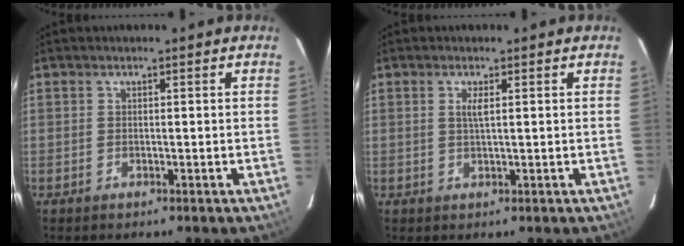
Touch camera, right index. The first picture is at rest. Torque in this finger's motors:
{"motor_torque": [0.37, 0.19, 0.18, 0.05]}